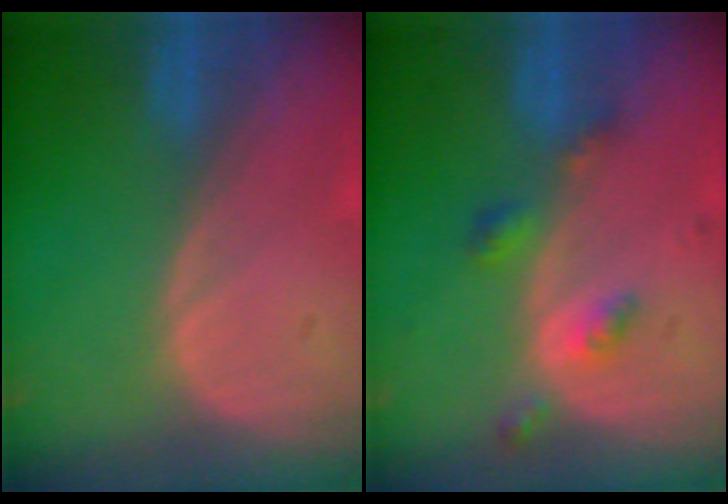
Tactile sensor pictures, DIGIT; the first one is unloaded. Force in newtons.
{"total": 4.4, "press": 3.9, "slide": 1.9}